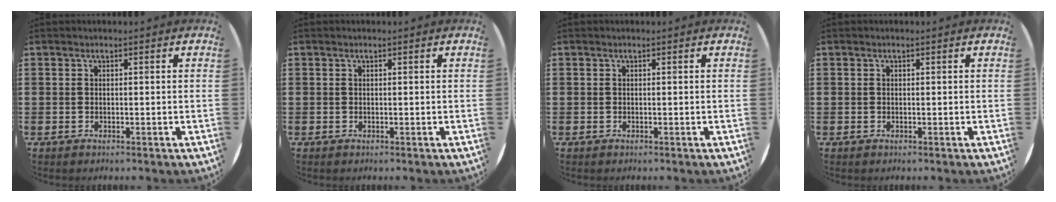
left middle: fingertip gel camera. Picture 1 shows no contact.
{"total": 0.0}
{"total": 0.0}
{"total": 0.0}